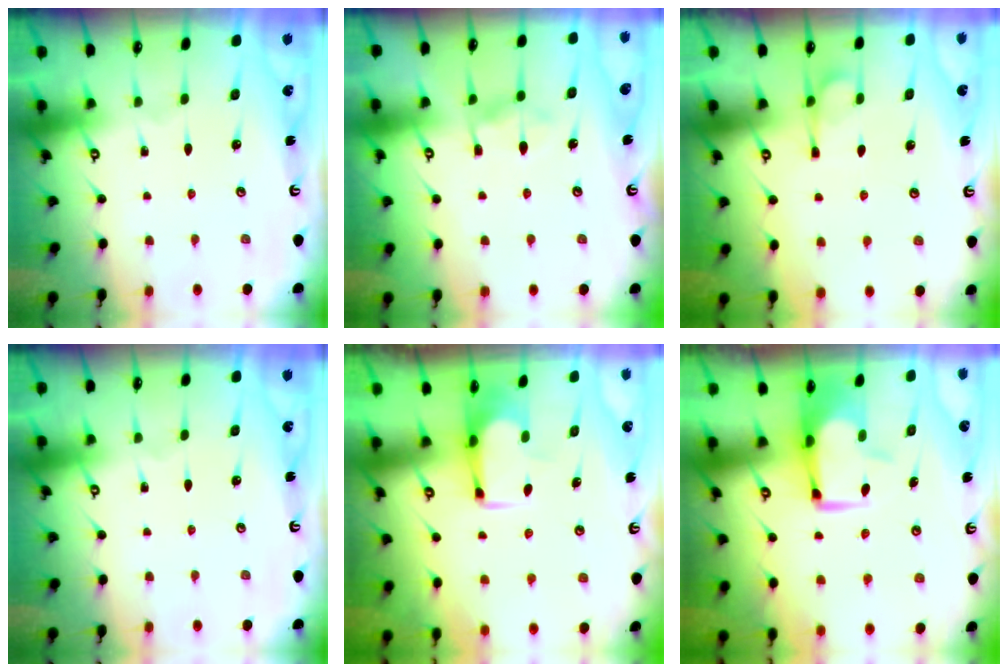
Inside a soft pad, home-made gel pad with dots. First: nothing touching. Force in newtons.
{"total": 7.7, "press": 7.7, "slide": 0.7}
{"total": 1.1, "press": 0.0, "slide": 1.1}
{"total": 0.0}
{"total": 0.0}
{"total": 0.9, "press": 0.1, "slide": 0.9}